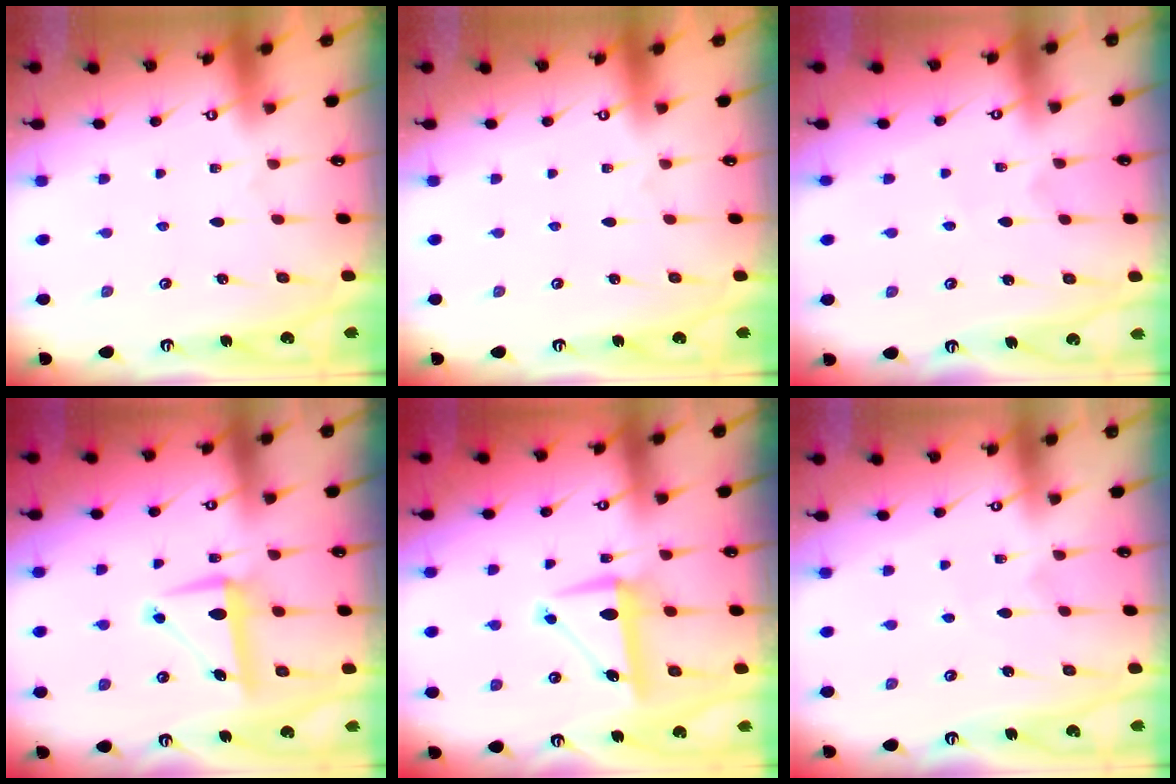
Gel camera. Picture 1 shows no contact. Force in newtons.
{"total": 0.0}
{"total": 2.8, "press": 2.7, "slide": 0.3}
{"total": 8.3, "press": 8.1, "slide": 1.7}
{"total": 7.3, "press": 6.9, "slide": 2.4}
{"total": 3.4, "press": 3.4, "slide": 0.3}